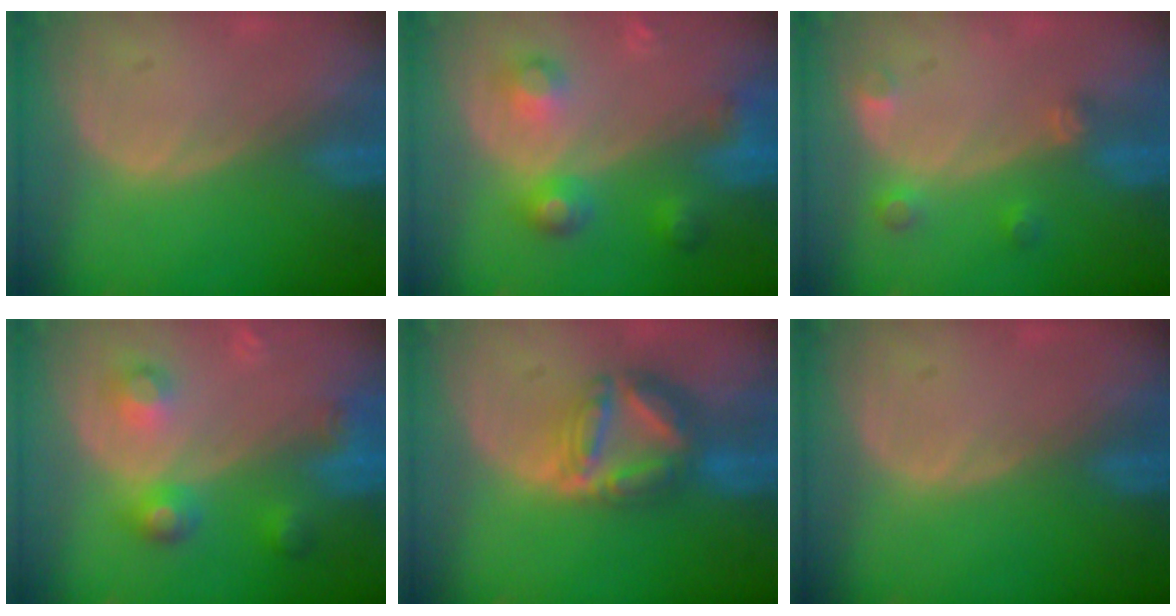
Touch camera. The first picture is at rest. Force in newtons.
{"total": 6.0, "press": 6.0, "slide": 0.3}
{"total": 2.7, "press": 2.7, "slide": 0.3}
{"total": 5.6, "press": 5.6, "slide": 0.3}
{"total": 8.0, "press": 6.9, "slide": 4.0}
{"total": 0.0}